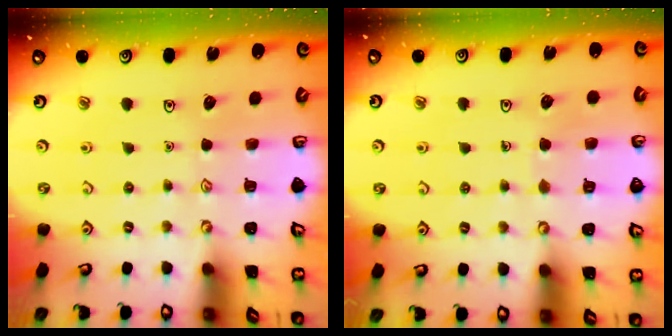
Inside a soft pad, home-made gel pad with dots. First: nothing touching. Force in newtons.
{"total": 3.6, "press": 3.6, "slide": 0.1}